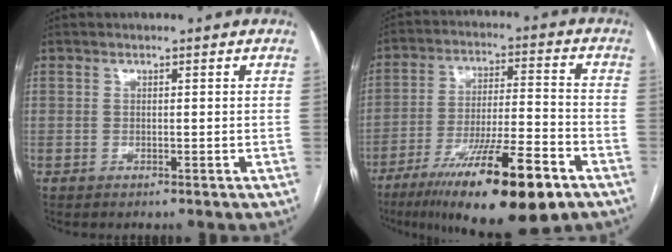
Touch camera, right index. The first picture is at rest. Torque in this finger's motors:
{"motor_torque": [1.70, -0.44, 1.05, 0.21]}